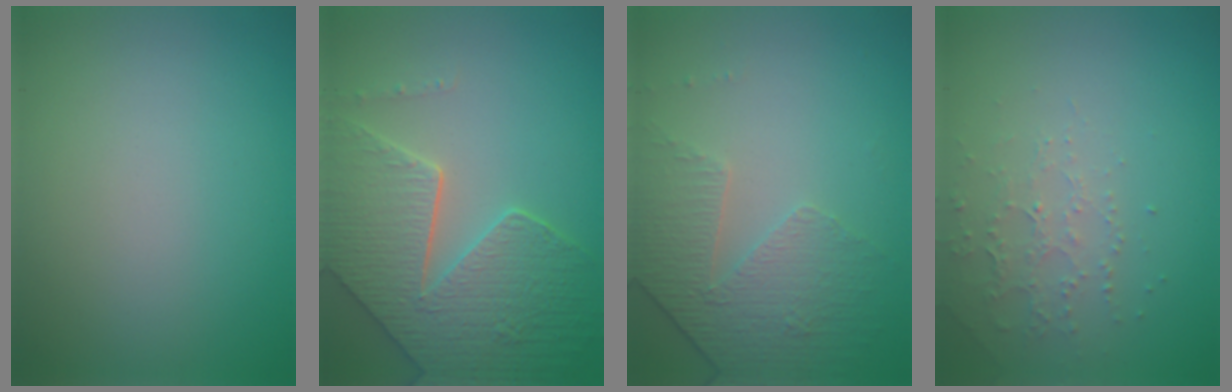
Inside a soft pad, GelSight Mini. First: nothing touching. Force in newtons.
{"total": 8.0, "press": 6.1, "slide": 5.3}
{"total": 4.7, "press": 3.2, "slide": 3.4}
{"total": 2.2, "press": 2.1, "slide": 0.6}